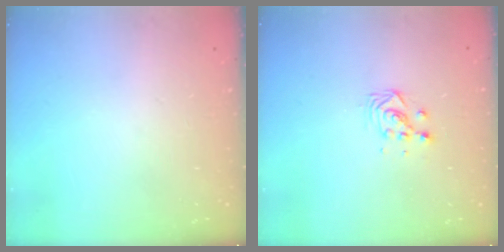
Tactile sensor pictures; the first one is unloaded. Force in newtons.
{"total": 3.4, "press": 3.4, "slide": 0.2}